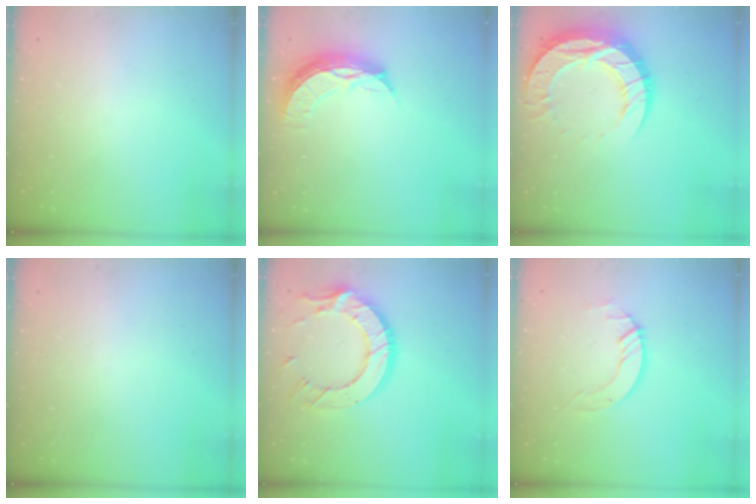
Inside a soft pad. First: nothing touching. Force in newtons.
{"total": 8.4, "press": 8.4, "slide": 0.8}
{"total": 18.4, "press": 18.4, "slide": 1.6}
{"total": 0.0}
{"total": 15.9, "press": 15.9, "slide": 1.0}
{"total": 4.1, "press": 4.1, "slide": 0.1}